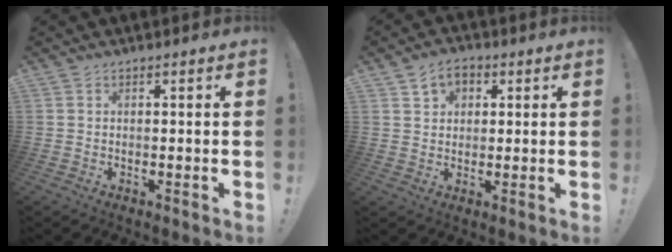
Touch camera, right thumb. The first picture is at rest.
{"total": 5.8, "force": [2.6, 4.1, 3.1], "torque": [-0.039, -0.004, 0.046]}